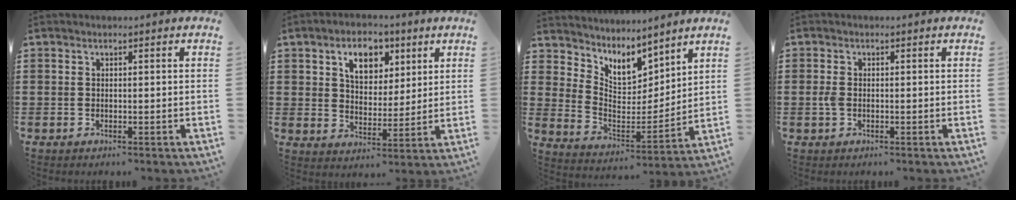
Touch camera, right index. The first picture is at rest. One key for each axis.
{"total": 6.9, "fx": 3.4, "fy": 4.6, "fz": 3.9, "tx": -0.066, "ty": 0.006, "tz": 0.054}
{"total": 5.9, "fx": 5.2, "fy": 2.6, "fz": 1.0, "tx": -0.049, "ty": -0.048, "tz": 0.092}
{"total": 1.7, "fx": -0.3, "fy": 1.0, "fz": 1.3, "tx": -0.042, "ty": -0.003, "tz": -0.012}